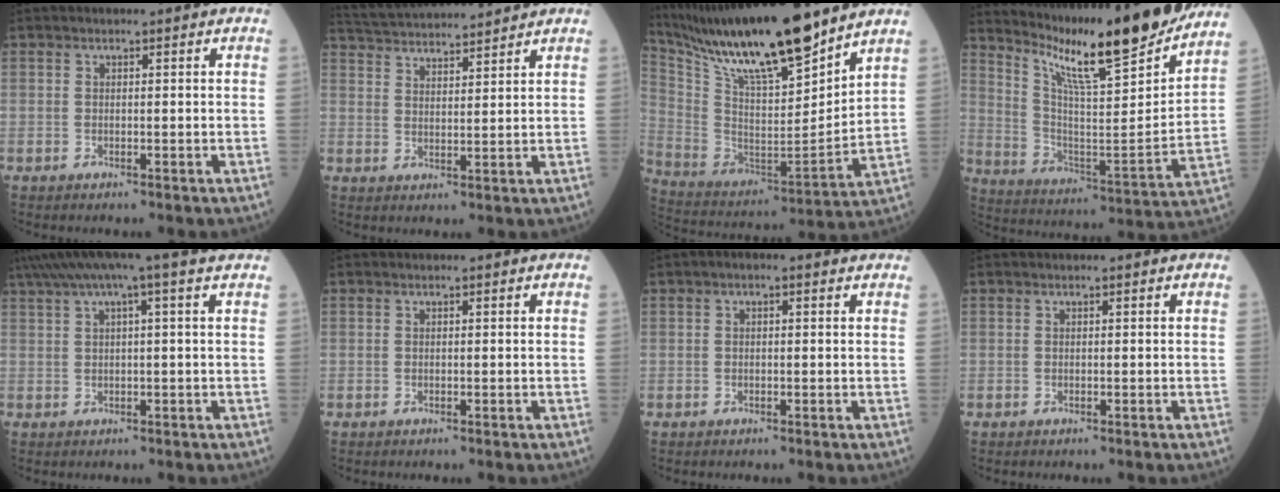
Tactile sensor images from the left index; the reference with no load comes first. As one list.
[{"total": 12.6, "force": [12.0, 0.8, 3.7], "torque": [-0.080, 0.031, 0.194]}, {"total": 22.0, "force": [18.0, 2.4, 12.4], "torque": [-0.230, -0.008, 0.326]}, {"total": 21.5, "force": [18.1, 0.7, 11.5], "torque": [-0.192, -0.047, 0.279]}, {"total": 7.8, "force": [5.3, -1.0, 5.6], "torque": [-0.094, 0.042, 0.077]}, {"total": 0.0}, {"total": 1.6, "force": [0.8, 0.5, 1.3], "torque": [-0.025, 0.014, 0.005]}, {"total": 0.0}]